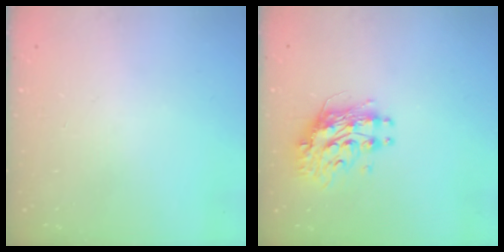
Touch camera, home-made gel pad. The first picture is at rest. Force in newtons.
{"total": 10.3, "press": 10.2, "slide": 1.0}